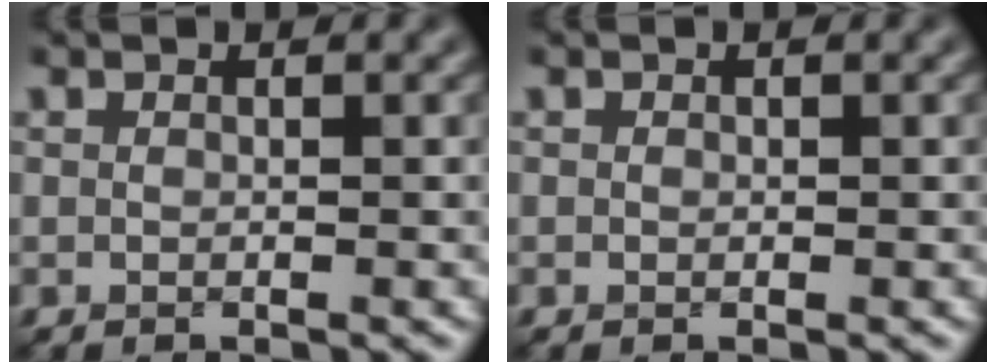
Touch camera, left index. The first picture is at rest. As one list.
[{"total": 0.0}]